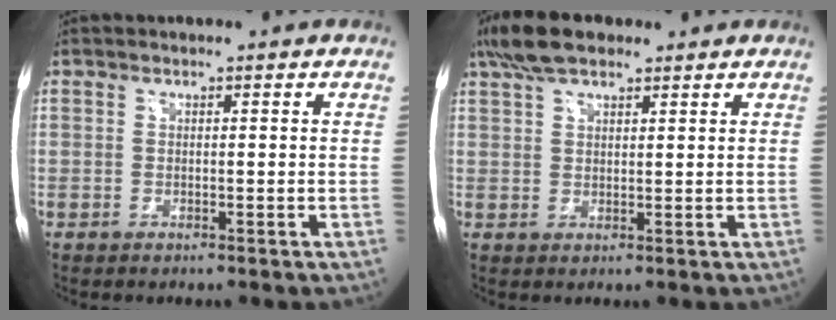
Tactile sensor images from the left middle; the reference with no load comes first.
{"total": 7.1, "force": [5.2, 2.7, 4.0], "torque": [-0.088, 0.024, 0.098]}